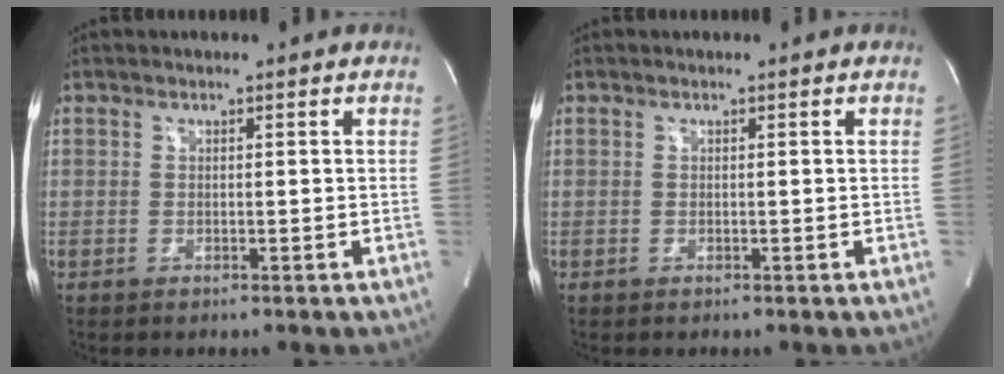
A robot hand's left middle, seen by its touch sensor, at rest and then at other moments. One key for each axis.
{"total": 0.0}